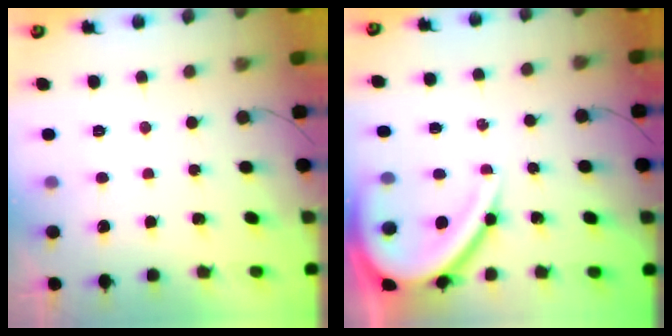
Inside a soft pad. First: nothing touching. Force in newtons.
{"total": 13.4, "press": 13.3, "slide": 1.4}